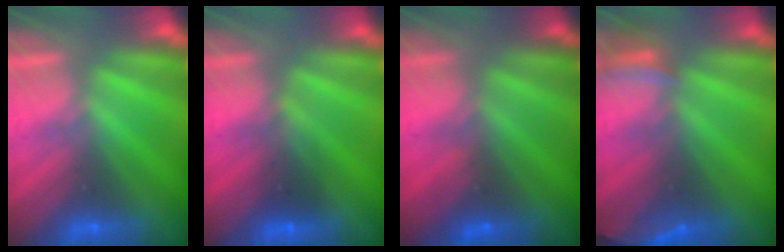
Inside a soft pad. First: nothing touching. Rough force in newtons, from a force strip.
{"total": 2.6}
{"total": 4.5}
{"total": 2.6}